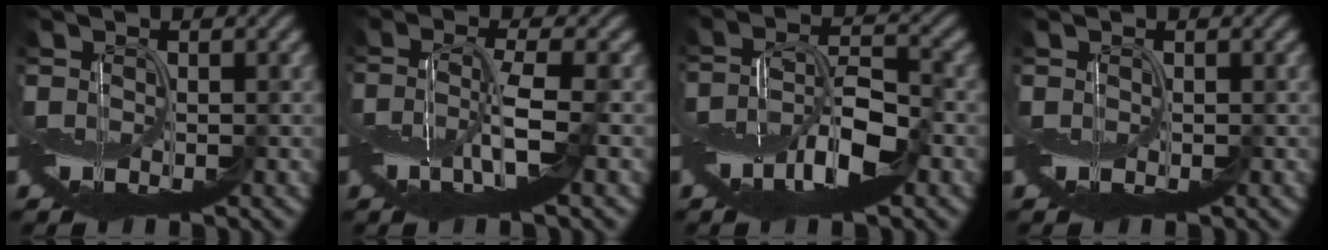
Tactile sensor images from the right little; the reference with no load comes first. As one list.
[{"total": 4.2, "force": [-1.3, 0.6, 3.9], "torque": [-0.083, 0.001, -0.026]}, {"total": 6.4, "force": [-3.2, 2.3, 5.0], "torque": [-0.095, 0.006, -0.064]}, {"total": 0.0}]